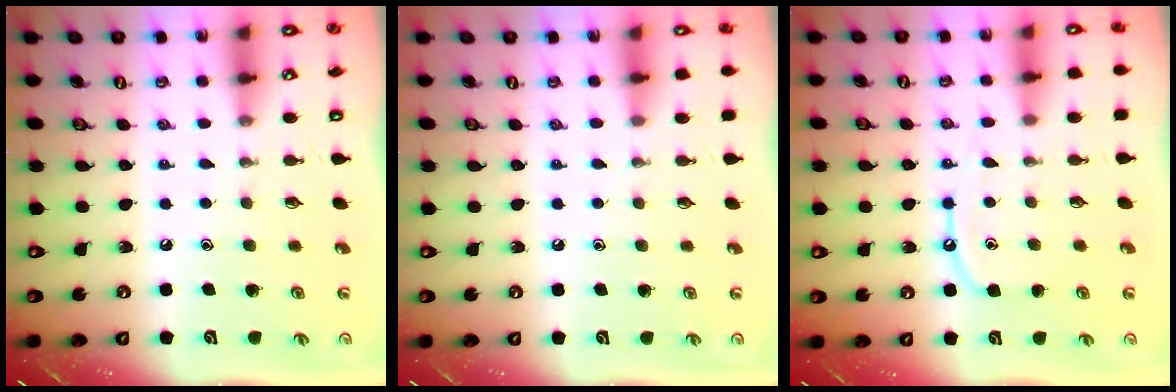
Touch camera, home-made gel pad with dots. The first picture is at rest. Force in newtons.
{"total": 2.8, "press": 2.7, "slide": 0.4}
{"total": 8.3, "press": 8.3, "slide": 0.6}